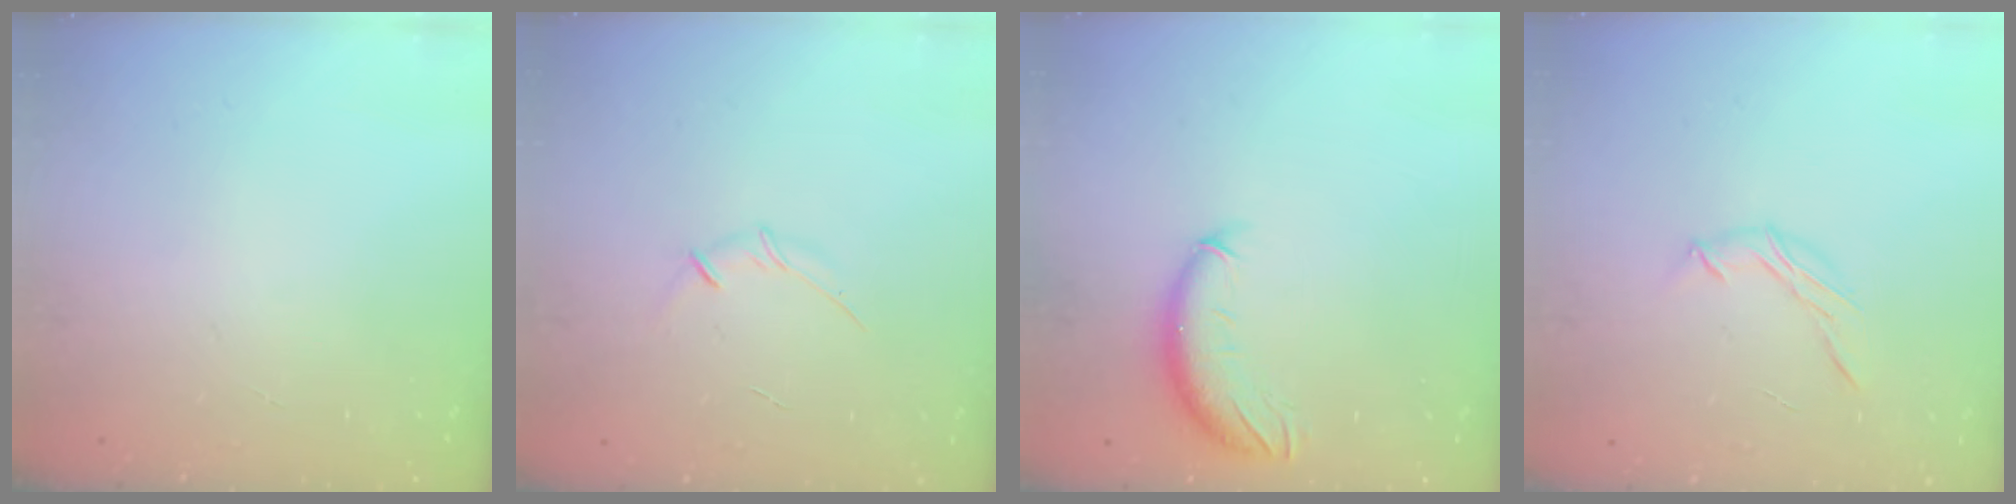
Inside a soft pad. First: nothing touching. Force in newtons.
{"total": 3.5, "press": 3.4, "slide": 0.8}
{"total": 10.2, "press": 10.0, "slide": 2.1}
{"total": 5.7, "press": 5.6, "slide": 1.1}